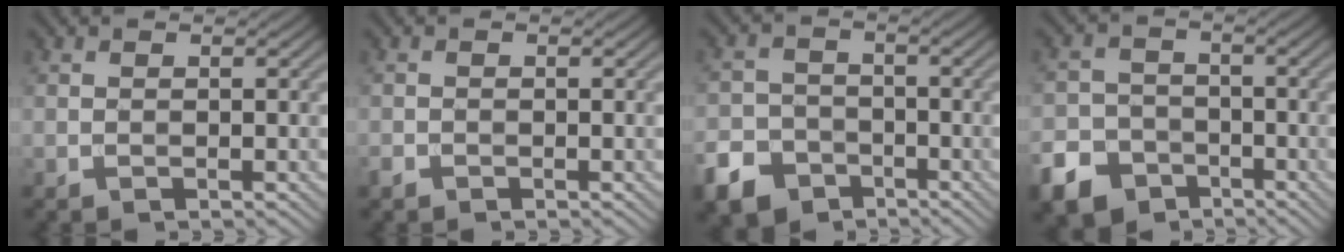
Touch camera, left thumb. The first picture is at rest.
{"total": 0.8, "force": [-0.6, 0.5, 0.2], "torque": [-0.005, -0.002, -0.014]}
{"total": 7.8, "force": [-5.1, 5.4, 2.5], "torque": [-0.052, -0.018, -0.099]}
{"total": 8.9, "force": [-5.7, 6.3, 2.7], "torque": [-0.057, -0.025, -0.110]}